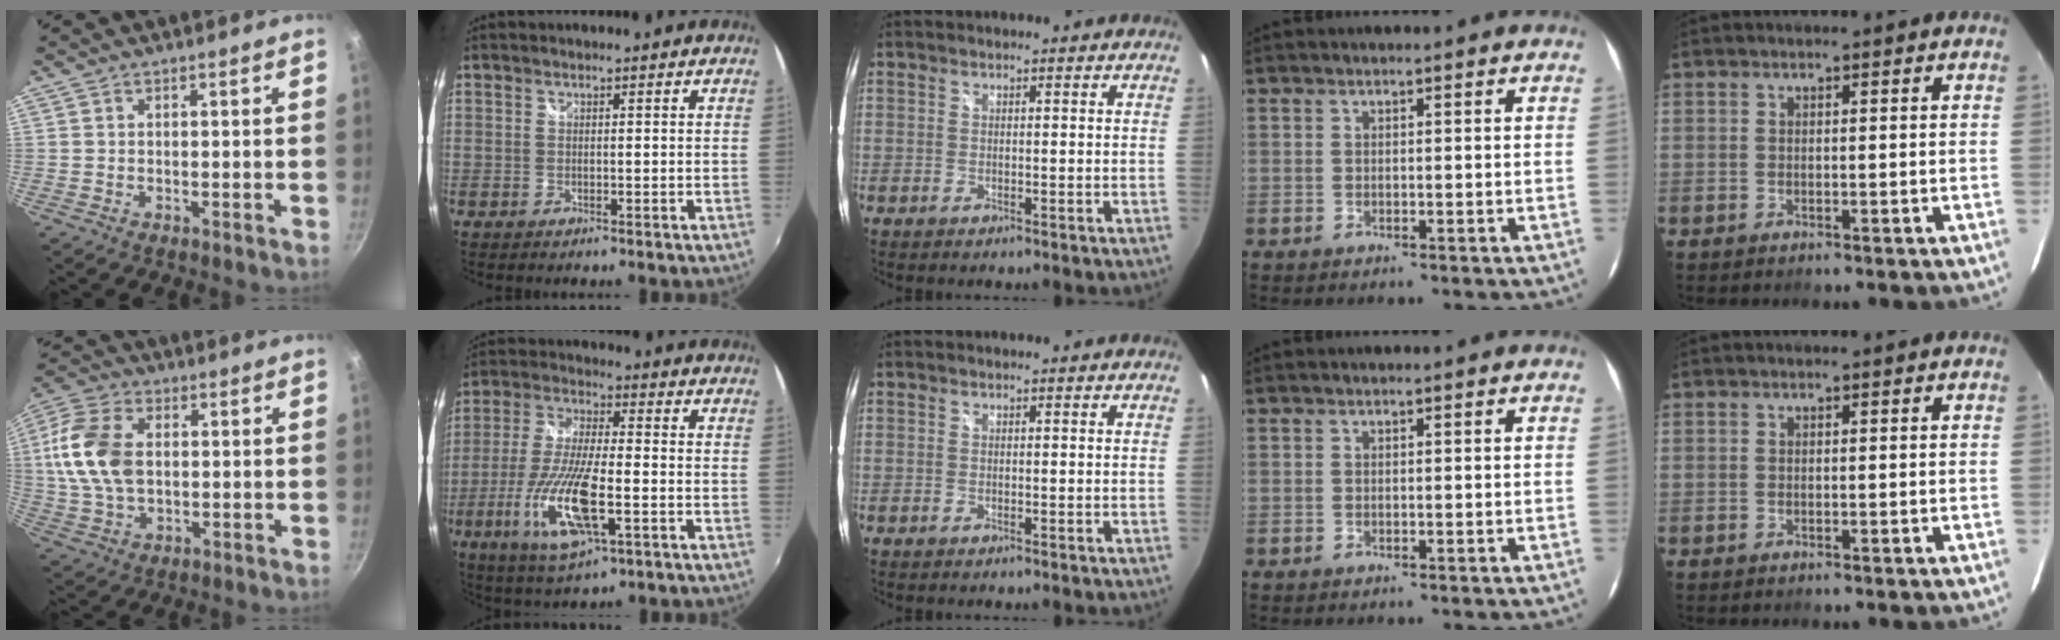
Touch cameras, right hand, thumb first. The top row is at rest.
{"thumb": {"total": 13.8, "force": [1.4, 9.0, 10.3], "torque": [-0.197, 0.011, 0.018]}, "index": {"total": 15.1, "force": [-5.1, 4.0, 13.6], "torque": [-0.288, -0.019, -0.097]}}